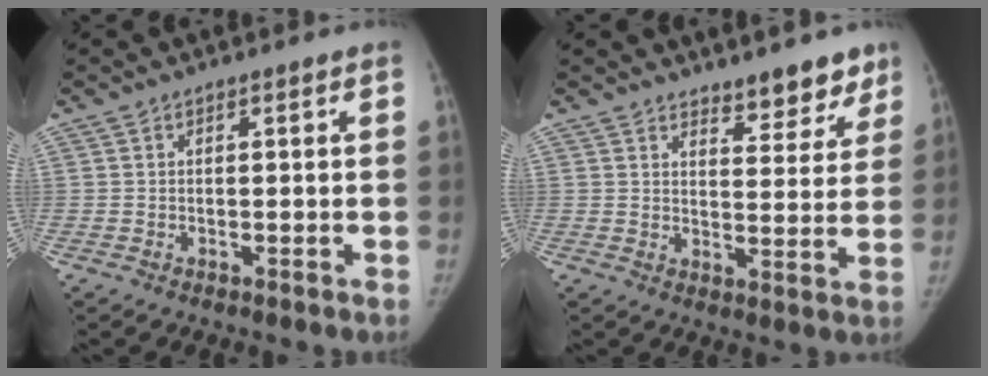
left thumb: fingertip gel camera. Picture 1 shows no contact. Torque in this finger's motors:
{"motor_torque": [-0.03, 0.05, 0.30, -0.18, 0.01]}